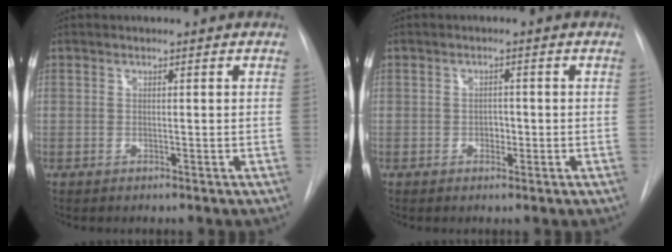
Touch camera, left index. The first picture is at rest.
{"total": 1.5, "force": [-0.4, 1.1, 0.9], "torque": [-0.011, 0.004, -0.006]}